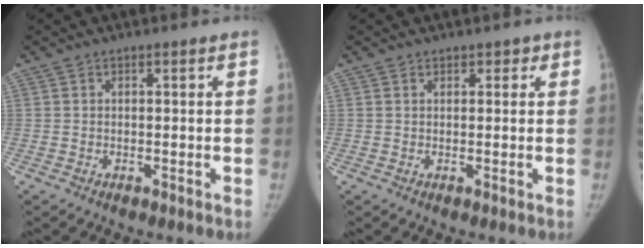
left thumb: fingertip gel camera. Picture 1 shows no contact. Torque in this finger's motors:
{"motor_torque": [0.02, 0.26, -0.06, 0.04, -0.02]}